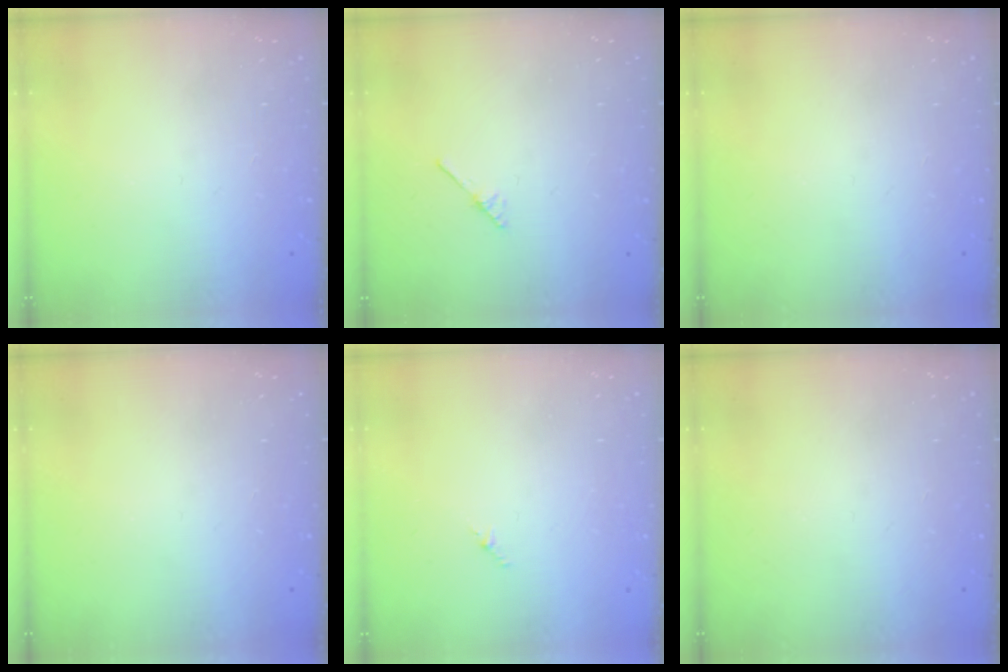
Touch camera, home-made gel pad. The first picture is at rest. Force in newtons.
{"total": 2.0, "press": 2.0, "slide": 0.2}
{"total": 0.0}
{"total": 0.0}
{"total": 1.2, "press": 1.1, "slide": 0.6}
{"total": 0.0}